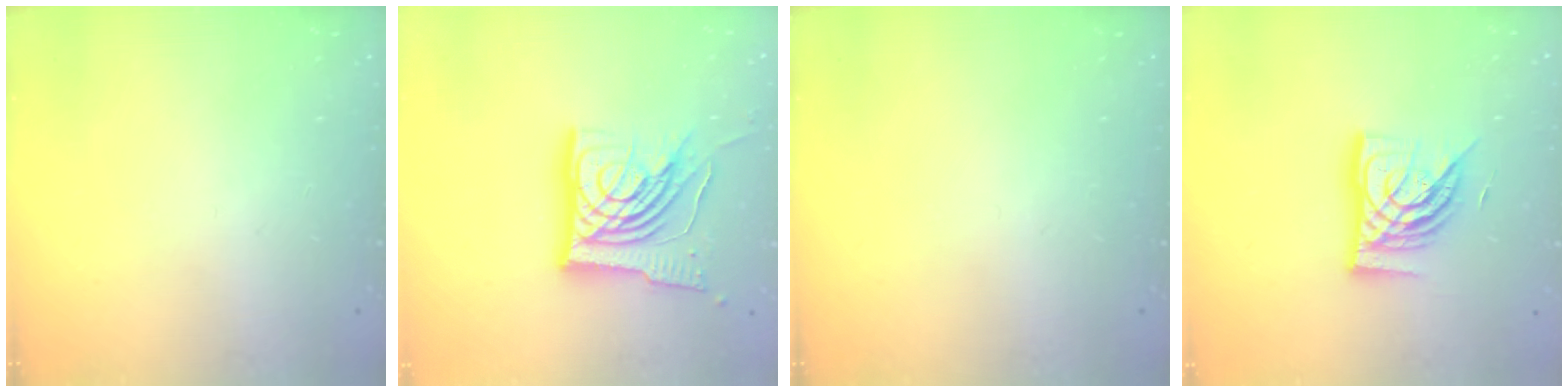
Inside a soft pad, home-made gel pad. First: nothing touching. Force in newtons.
{"total": 18.0, "press": 17.9, "slide": 1.8}
{"total": 0.0}
{"total": 13.8, "press": 13.7, "slide": 1.3}